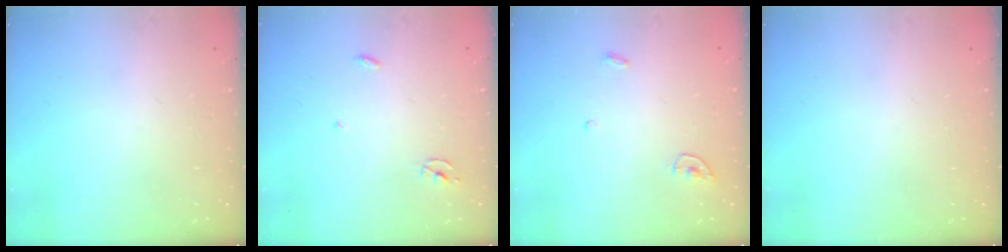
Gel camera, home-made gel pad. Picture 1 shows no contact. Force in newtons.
{"total": 2.3, "press": 2.3, "slide": 0.1}
{"total": 3.4, "press": 3.4, "slide": 0.3}
{"total": 0.0}